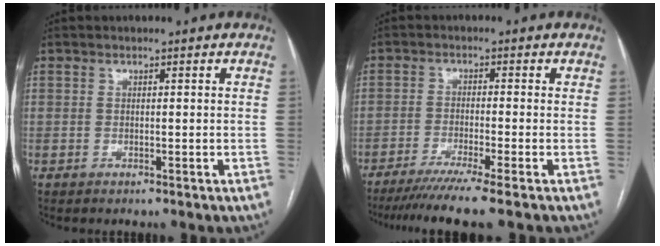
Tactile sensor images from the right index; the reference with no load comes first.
{"total": 7.9, "force": [-6.1, -1.6, 4.8], "torque": [-0.064, -0.023, -0.099]}